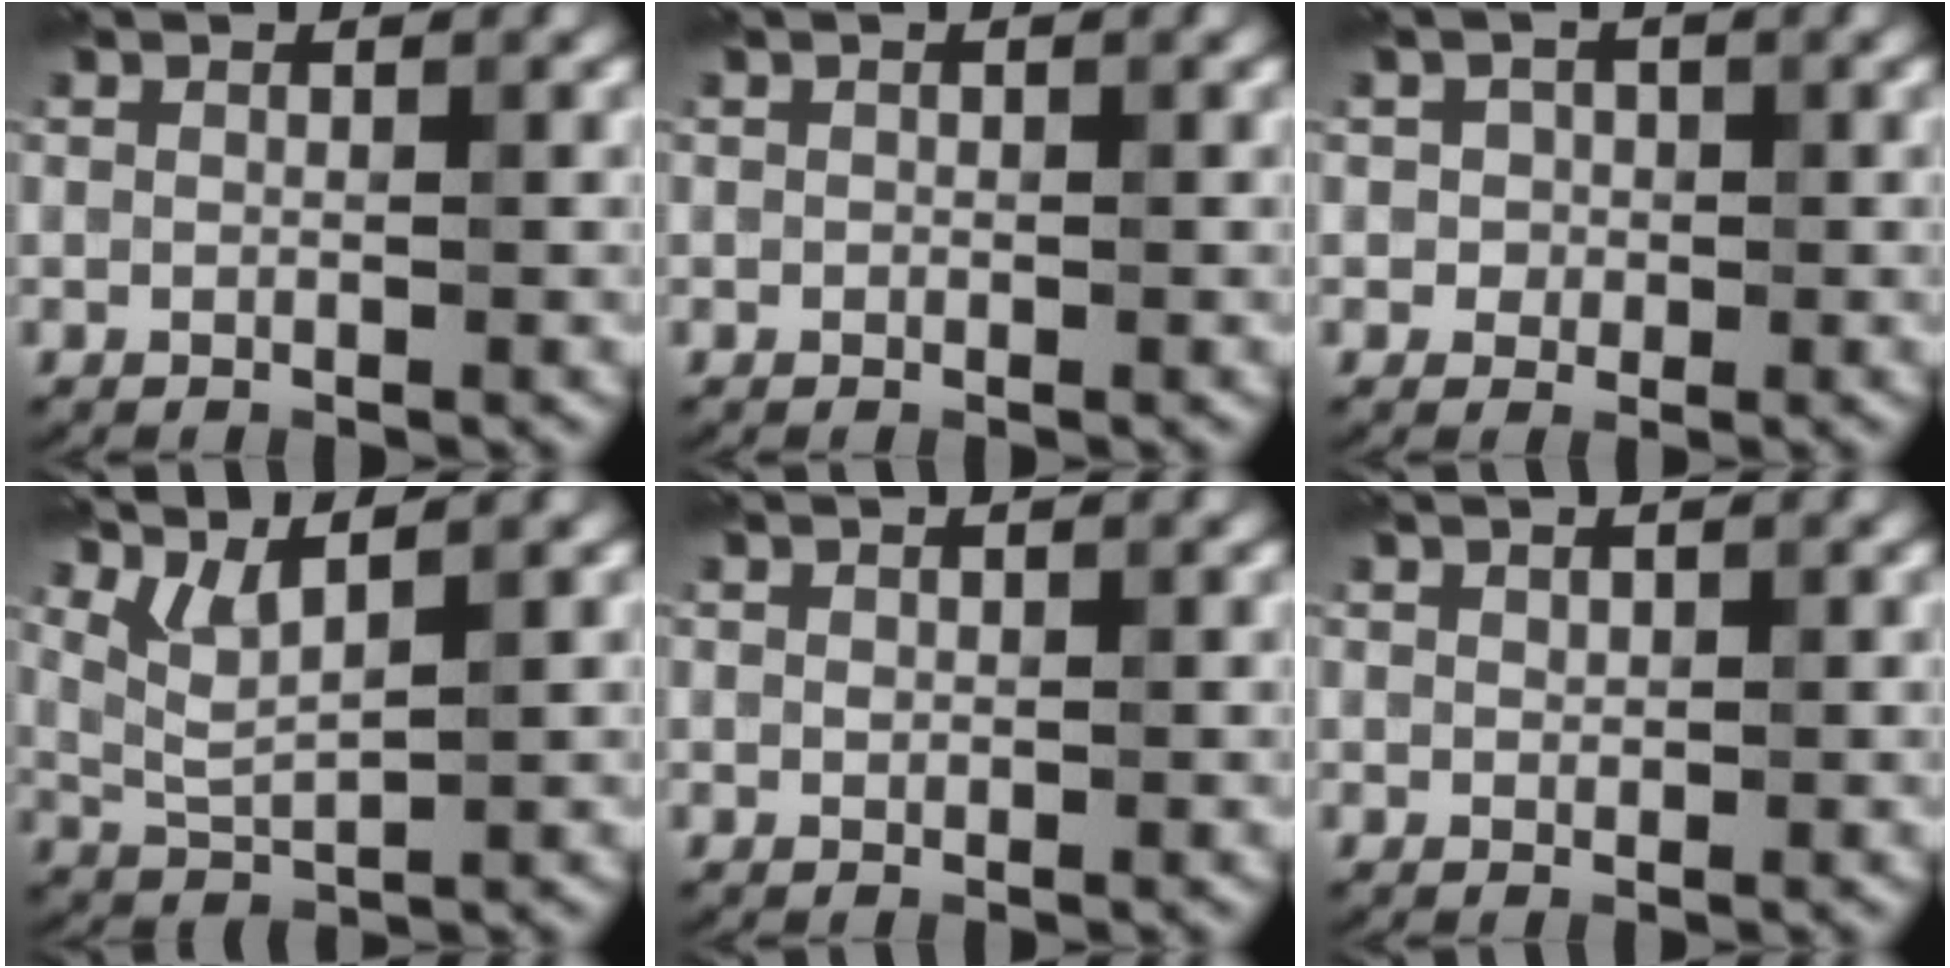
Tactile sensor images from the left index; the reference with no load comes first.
{"total": 0.0}
{"total": 1.3, "force": [0.1, 1.3, -0.1], "torque": [0.015, 0.005, -0.007]}
{"total": 3.0, "force": [2.4, 0.4, 1.8], "torque": [-0.043, 0.005, 0.056]}
{"total": 0.5, "force": [0.3, 0.4, 0.0], "torque": [0.001, 0.004, 0.004]}
{"total": 0.5, "force": [0.4, 0.4, 0.0], "torque": [0.000, 0.005, 0.006]}